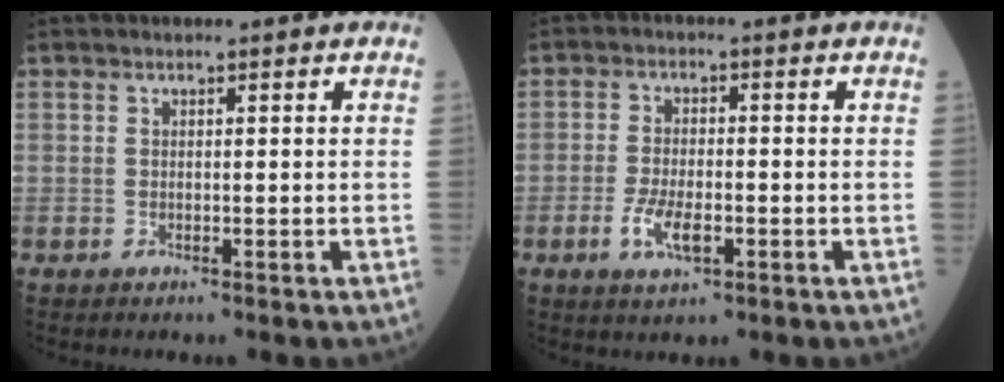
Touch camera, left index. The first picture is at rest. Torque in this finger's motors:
{"motor_torque": [0.82, 0.29, 0.12, 0.03]}